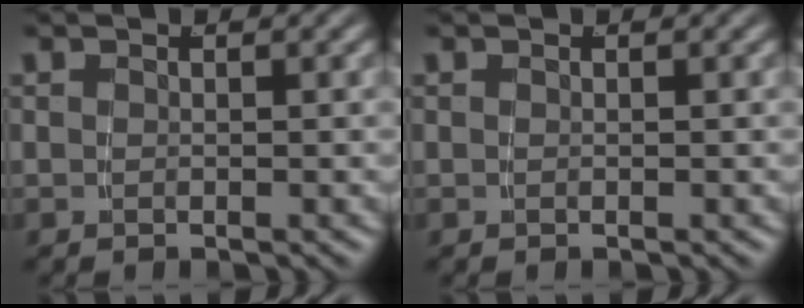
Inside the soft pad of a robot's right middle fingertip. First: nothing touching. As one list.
[{"total": 0.0}]